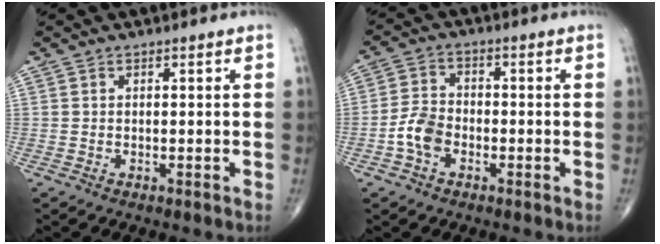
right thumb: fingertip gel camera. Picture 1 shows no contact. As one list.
[{"total": 5.6, "force": [-2.3, 3.8, 3.5], "torque": [-0.061, 0.021, -0.051]}]